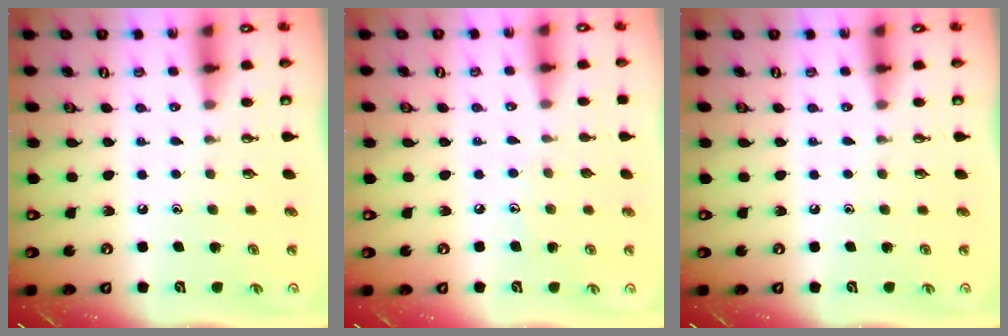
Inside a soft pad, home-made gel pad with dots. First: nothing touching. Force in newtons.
{"total": 4.8, "press": 4.8, "slide": 0.5}
{"total": 0.0}